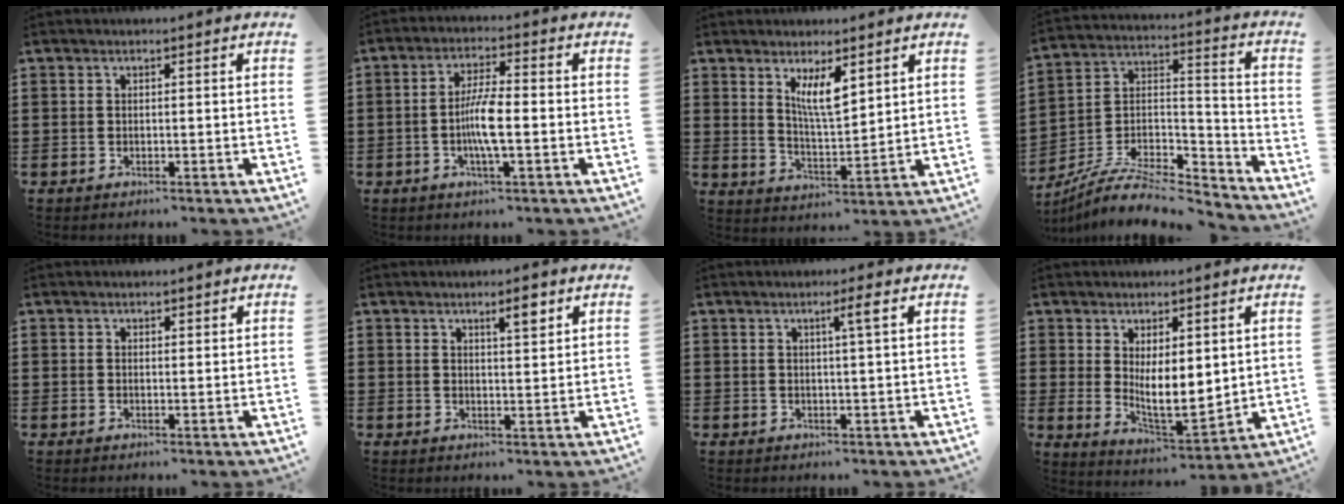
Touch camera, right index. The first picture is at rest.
{"total": 6.0, "force": [-1.2, 1.1, 5.8], "torque": [-0.115, -0.001, -0.027]}
{"total": 6.0, "force": [3.4, 1.6, 4.7], "torque": [-0.093, -0.007, 0.056]}
{"total": 8.6, "force": [-7.2, 3.0, 3.5], "torque": [-0.071, 0.008, -0.142]}
{"total": 0.9, "force": [0.7, 0.4, 0.2], "torque": [-0.005, 0.003, 0.014]}
{"total": 3.5, "force": [2.3, 0.7, 2.6], "torque": [-0.038, 0.000, 0.034]}
{"total": 2.5, "force": [0.9, -0.4, 2.3], "torque": [-0.035, -0.007, 0.010]}
{"total": 5.5, "force": [2.1, 2.7, 4.4], "torque": [-0.081, -0.015, 0.039]}